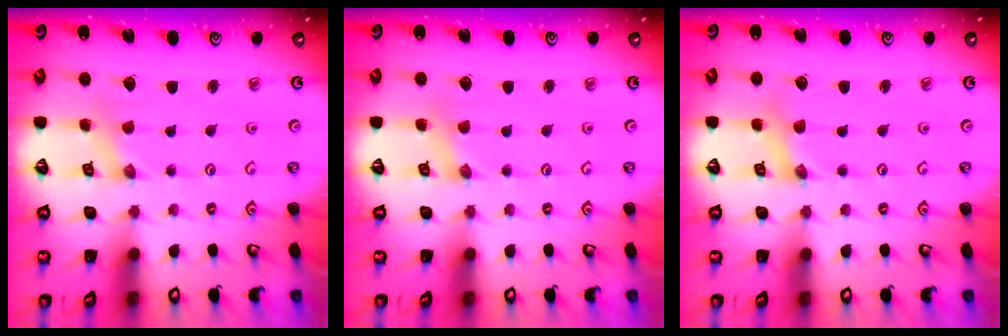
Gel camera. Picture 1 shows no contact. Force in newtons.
{"total": 0.7, "press": 0.7, "slide": 0.1}
{"total": 1.9, "press": 1.9, "slide": 0.3}